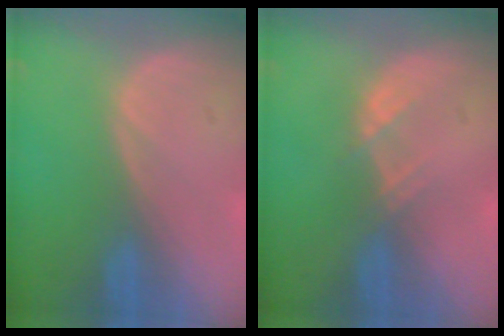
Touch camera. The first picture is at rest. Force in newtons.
{"total": 1.9, "press": 1.9, "slide": 0.3}